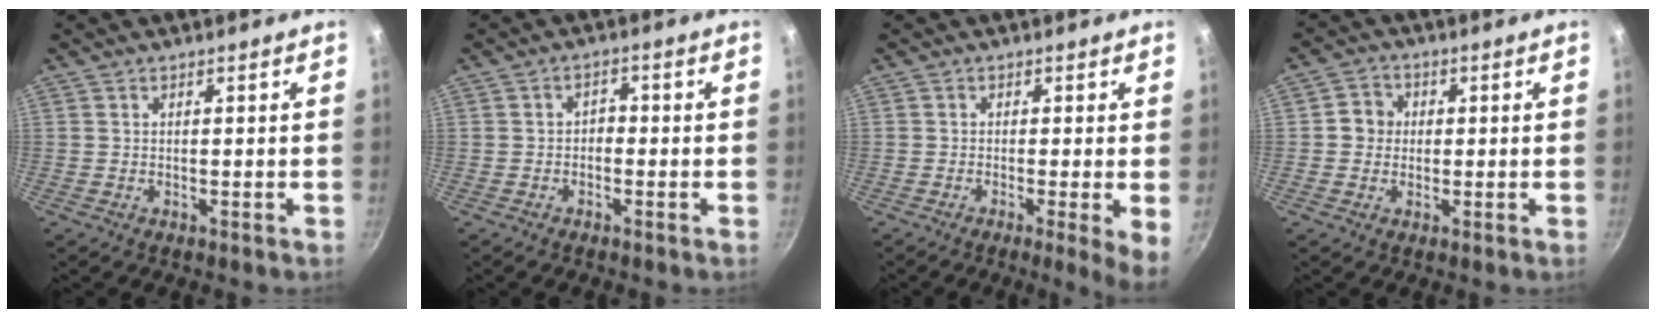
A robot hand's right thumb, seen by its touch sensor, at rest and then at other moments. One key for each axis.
{"total": 2.2, "fx": -0.7, "fy": 1.7, "fz": 1.4, "tx": -0.008, "ty": 0.014, "tz": -0.019}
{"total": 4.9, "fx": -1.1, "fy": 0.3, "fz": 4.7, "tx": -0.081, "ty": -0.014, "tz": -0.022}
{"total": 4.4, "fx": 0.2, "fy": 4.1, "fz": 1.6, "tx": -0.007, "ty": 0.009, "tz": -0.003}